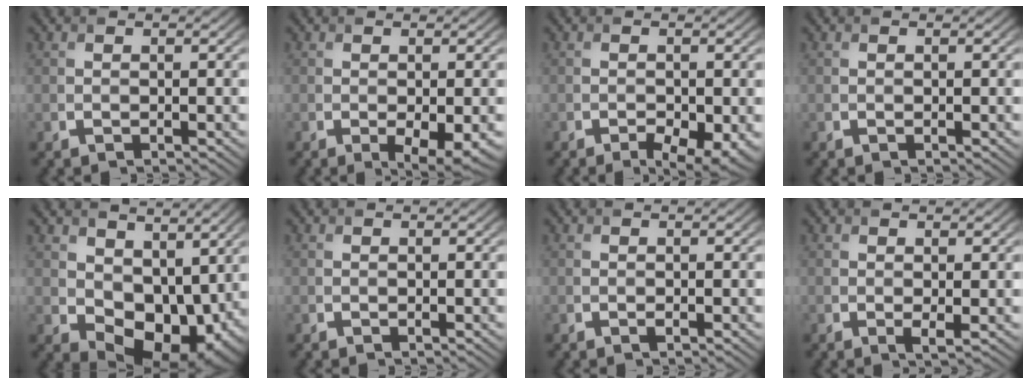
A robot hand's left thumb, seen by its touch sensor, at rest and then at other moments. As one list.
[{"total": 3.5, "force": [-1.2, 1.1, 3.1], "torque": [-0.051, -0.012, -0.012]}, {"total": 4.1, "force": [-2.2, 1.6, 3.1], "torque": [-0.045, -0.006, -0.023]}, {"total": 0.0}, {"total": 11.2, "force": [2.2, 7.7, 7.8], "torque": [-0.131, -0.030, 0.058]}, {"total": 0.0}, {"total": 0.0}, {"total": 1.0, "force": [0.2, 0.1, 0.9], "torque": [-0.017, -0.006, 0.002]}]